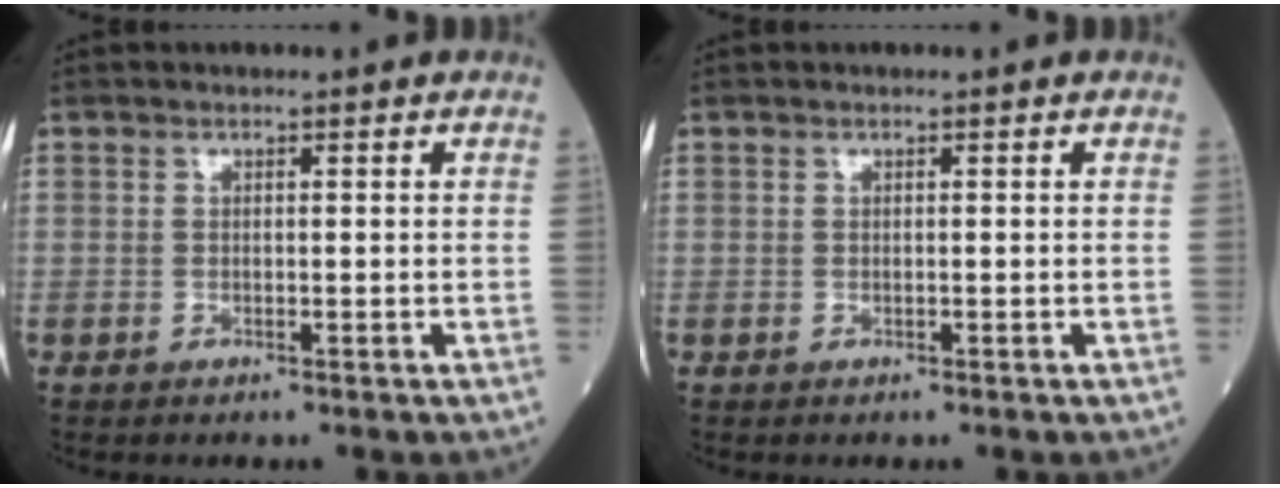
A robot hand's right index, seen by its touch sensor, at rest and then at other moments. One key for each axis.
{"total": 0.0}